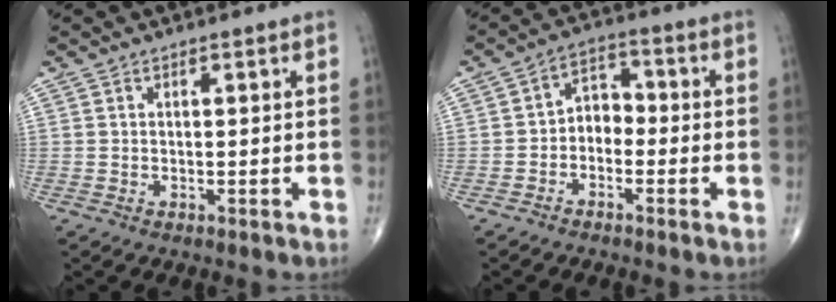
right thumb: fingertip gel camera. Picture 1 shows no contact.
{"total": 5.2, "force": [-1.7, 3.9, 3.0], "torque": [-0.021, 0.031, -0.046]}